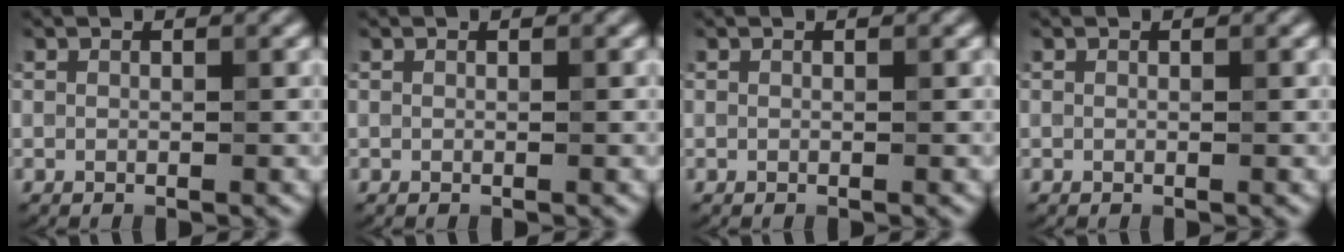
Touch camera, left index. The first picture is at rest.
{"total": 0.0}
{"total": 0.0}
{"total": 0.0}